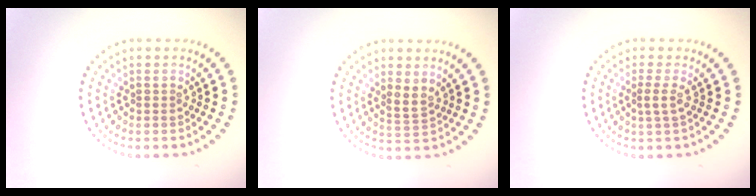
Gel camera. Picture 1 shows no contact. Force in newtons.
{"total": 1.6, "press": 1.2, "slide": 1.0}
{"total": 1.3, "press": 0.9, "slide": 0.9}